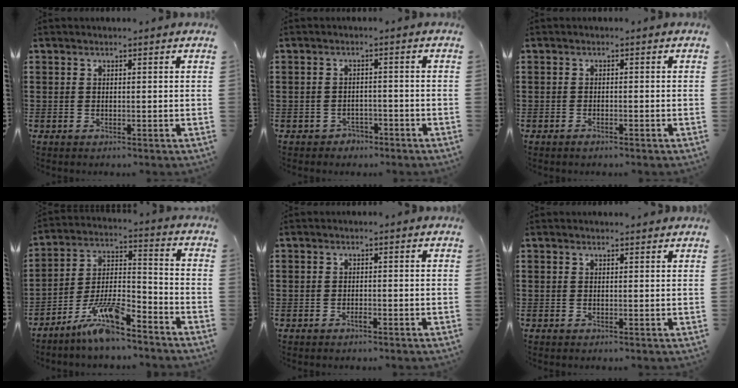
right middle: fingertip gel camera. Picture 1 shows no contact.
{"total": 1.6, "force": [-1.4, 0.7, -0.1], "torque": [-0.007, 0.002, -0.033]}
{"total": 0.7, "force": [-0.6, 0.0, 0.3], "torque": [-0.009, -0.004, -0.011]}
{"total": 10.3, "force": [-8.2, 1.9, 6.0], "torque": [-0.125, 0.009, -0.157]}
{"total": 0.8, "force": [-0.7, 0.2, 0.2], "torque": [-0.006, 0.001, -0.015]}
{"total": 0.6, "force": [0.6, 0.0, 0.0], "torque": [0.005, -0.005, 0.010]}